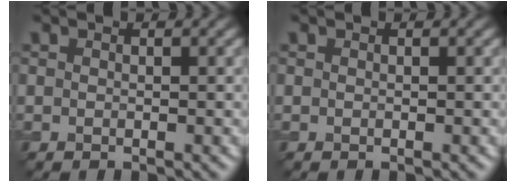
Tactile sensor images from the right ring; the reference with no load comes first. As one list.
[{"total": 0.0}]